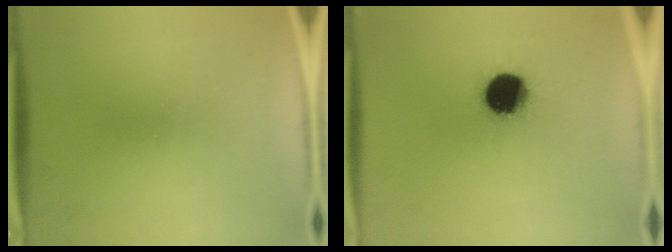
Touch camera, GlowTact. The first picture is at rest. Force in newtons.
{"total": 14.2}